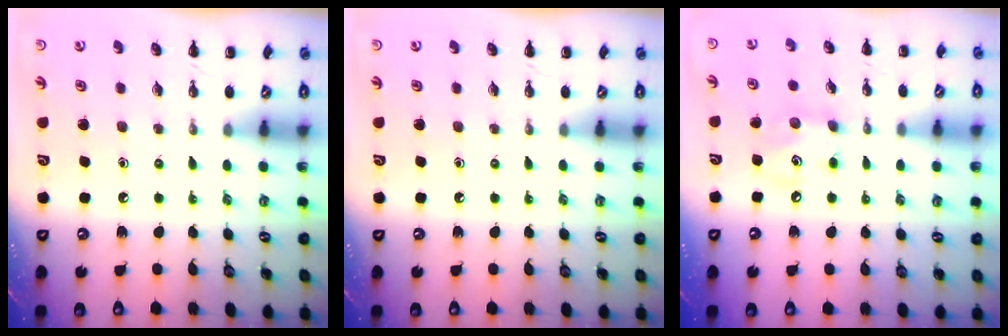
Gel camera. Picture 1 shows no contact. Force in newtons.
{"total": 0.0}
{"total": 5.5, "press": 5.5, "slide": 0.4}